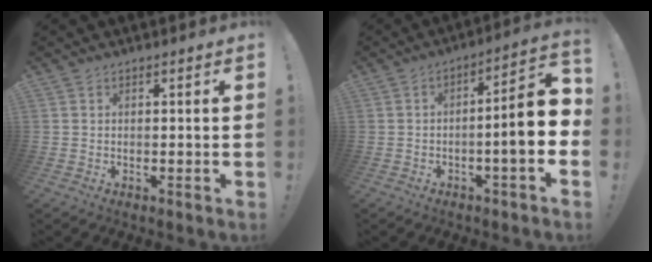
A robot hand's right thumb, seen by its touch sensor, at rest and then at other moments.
{"total": 11.3, "force": [-1.5, 1.3, 11.1], "torque": [-0.161, -0.002, -0.027]}